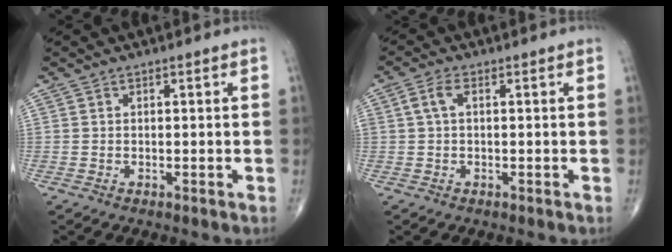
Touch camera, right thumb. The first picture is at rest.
{"total": 2.8, "force": [0.6, 1.3, 2.4], "torque": [-0.058, 0.010, 0.010]}